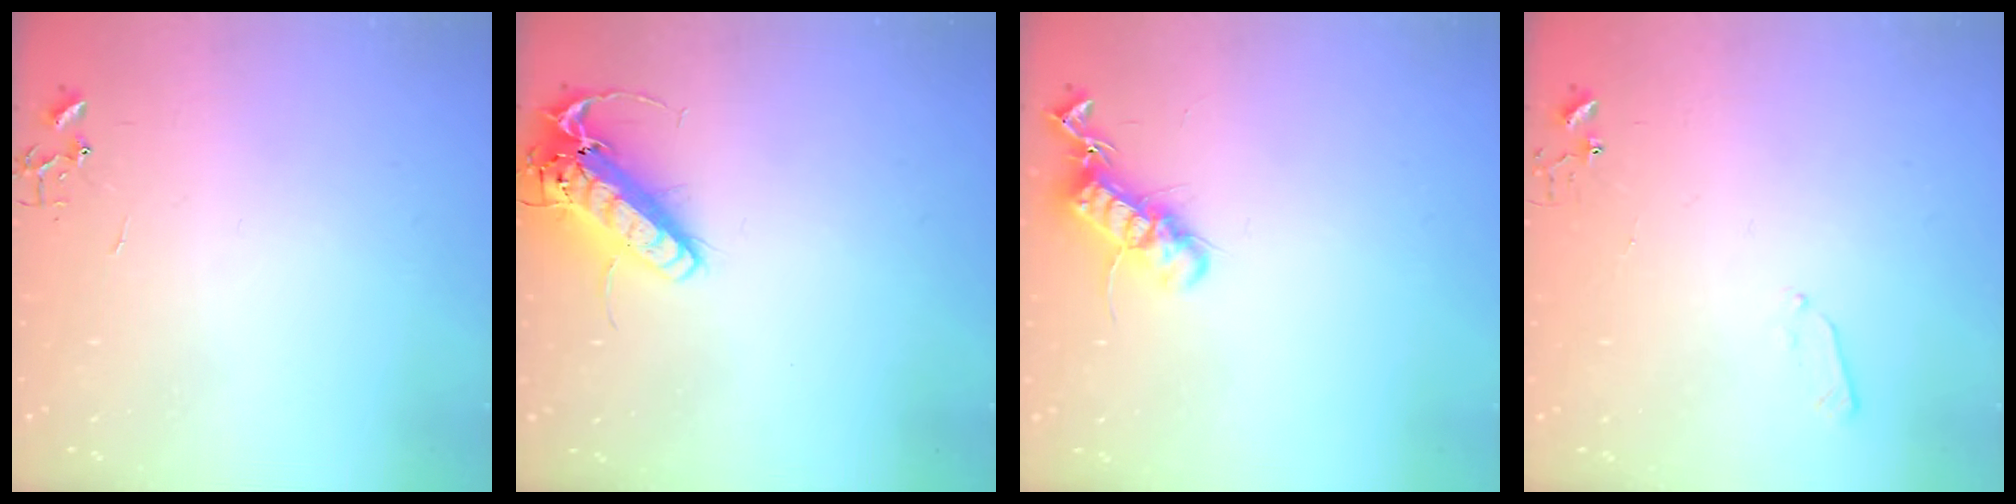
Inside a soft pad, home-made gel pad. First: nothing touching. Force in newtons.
{"total": 15.6, "press": 15.3, "slide": 3.2}
{"total": 13.0, "press": 13.0, "slide": 0.3}
{"total": 3.4, "press": 3.4, "slide": 0.5}